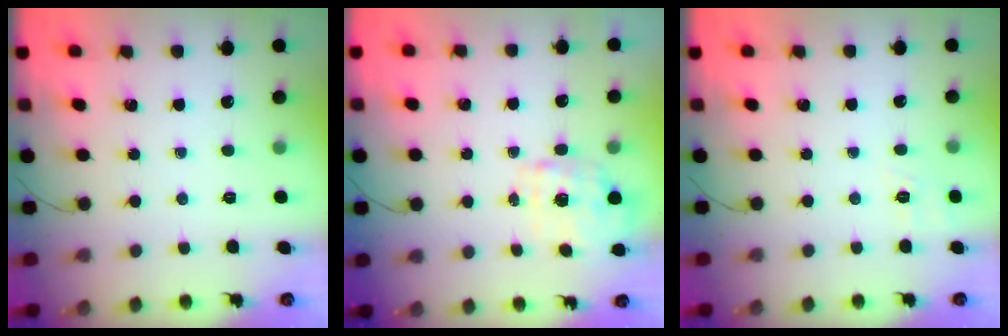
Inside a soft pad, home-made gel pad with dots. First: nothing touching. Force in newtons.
{"total": 1.7, "press": 1.6, "slide": 0.5}
{"total": 7.1, "press": 6.8, "slide": 2.0}